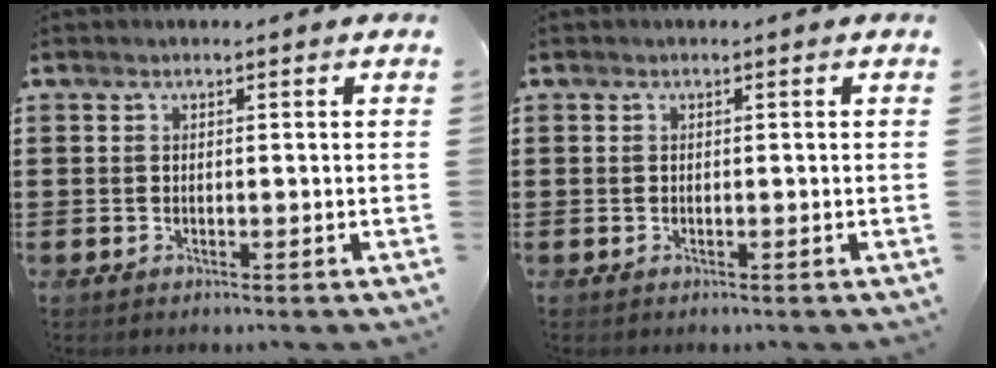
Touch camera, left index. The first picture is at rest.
{"total": 0.0}